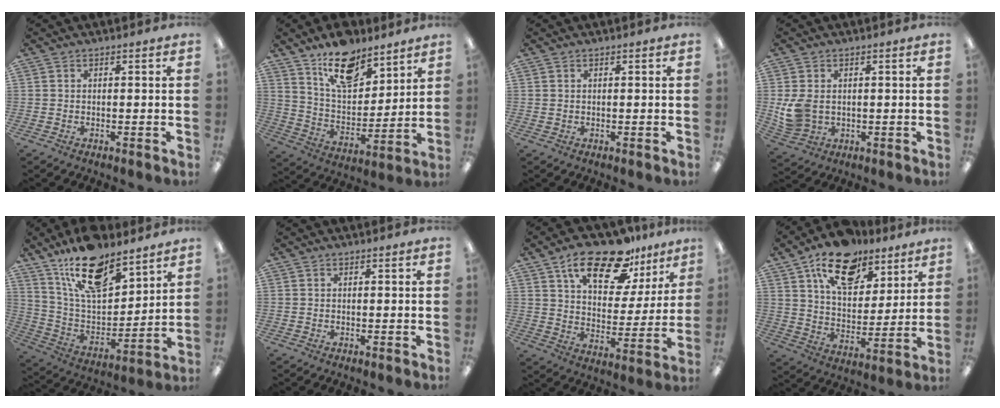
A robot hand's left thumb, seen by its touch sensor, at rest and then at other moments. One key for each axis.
{"total": 15.8, "fx": 11.4, "fy": 7.8, "fz": 7.7, "tx": -0.121, "ty": -0.064, "tz": 0.204}
{"total": 0.8, "fx": 0.6, "fy": 0.5, "fz": 0.2, "tx": -0.006, "ty": 0.002, "tz": 0.010}
{"total": 6.9, "fx": 0.6, "fy": 5.6, "fz": 4.1, "tx": -0.086, "ty": 0.006, "tz": 0.015}
{"total": 19.1, "fx": 13.5, "fy": 8.3, "fz": 10.7, "tx": -0.188, "ty": -0.068, "tz": 0.235}
{"total": 0.0}
{"total": 19.0, "fx": 13.1, "fy": 8.2, "fz": 11.1, "tx": -0.173, "ty": -0.074, "tz": 0.220}
{"total": 17.3, "fx": 11.1, "fy": 9.7, "fz": 9.0, "tx": -0.137, "ty": -0.055, "tz": 0.196}